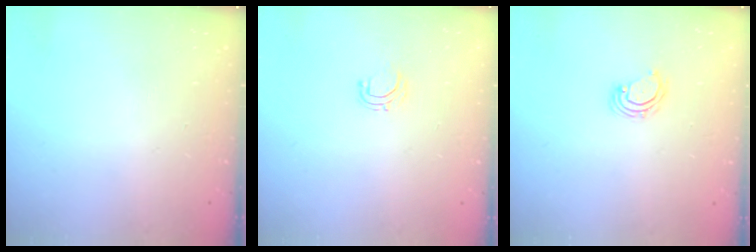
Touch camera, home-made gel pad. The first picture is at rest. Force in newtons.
{"total": 3.8, "press": 3.8, "slide": 0.2}
{"total": 4.2, "press": 4.2, "slide": 0.5}